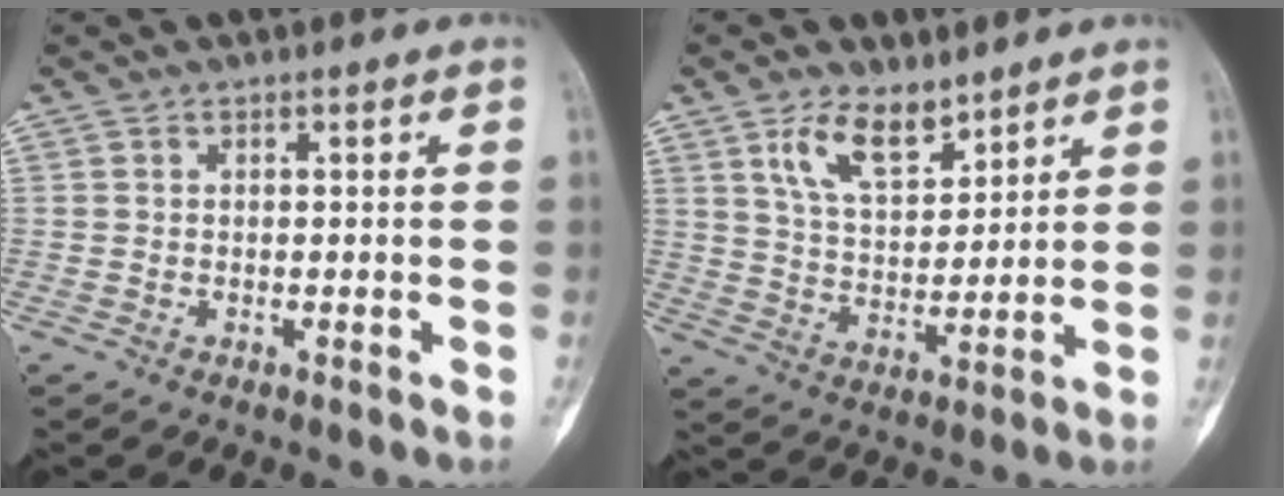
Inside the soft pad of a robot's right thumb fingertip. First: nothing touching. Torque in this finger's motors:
{"motor_torque": [-0.78, 1.51, 0.04, 0.23, 0.27]}